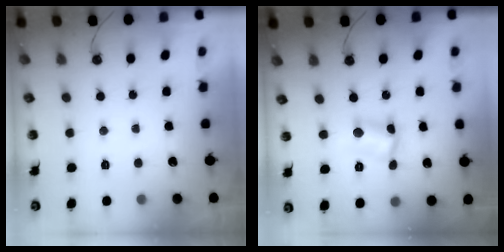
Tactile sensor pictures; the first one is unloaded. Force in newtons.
{"total": 5.0, "press": 4.9, "slide": 0.5}